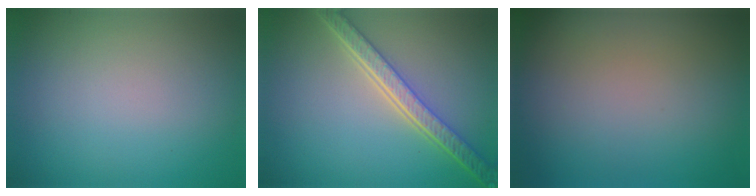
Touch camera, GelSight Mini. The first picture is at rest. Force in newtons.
{"total": 5.4, "press": 4.0, "slide": 3.6}
{"total": 0.0}